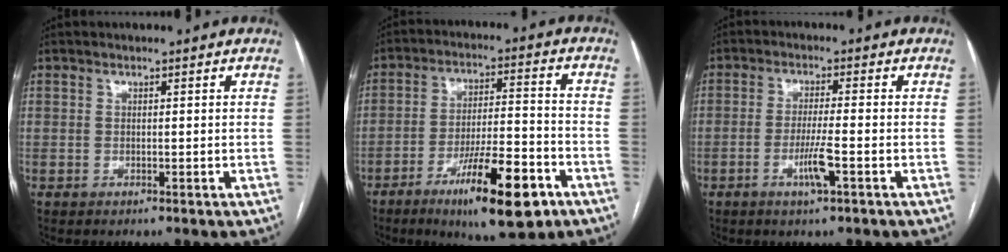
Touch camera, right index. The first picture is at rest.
{"total": 14.6, "force": [-8.0, 2.5, 12.0], "torque": [-0.198, -0.008, -0.123]}
{"total": 4.8, "force": [-1.9, -0.1, 4.4], "torque": [-0.083, -0.008, -0.037]}